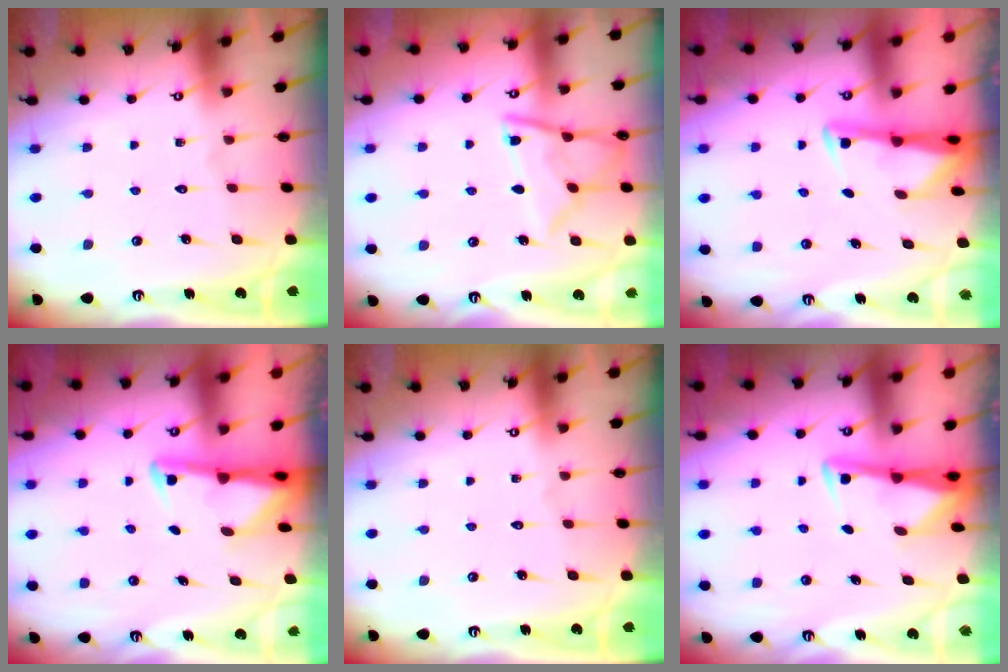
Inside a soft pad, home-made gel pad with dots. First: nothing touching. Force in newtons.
{"total": 11.4, "press": 11.3, "slide": 1.1}
{"total": 3.5, "press": 3.4, "slide": 0.4}
{"total": 2.9, "press": 2.9, "slide": 0.7}
{"total": 0.0}
{"total": 3.0, "press": 2.9, "slide": 0.4}